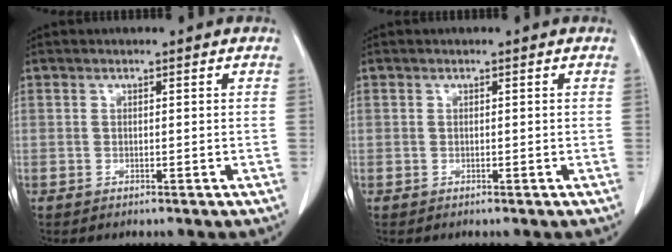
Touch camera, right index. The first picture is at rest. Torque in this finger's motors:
{"motor_torque": [0.04, 0.00, 0.03, 0.01]}